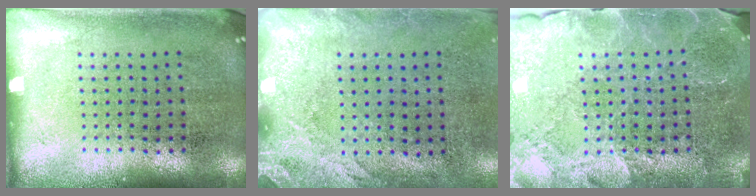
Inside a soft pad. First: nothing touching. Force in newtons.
{"total": 2.7, "press": 2.1, "slide": 1.6}
{"total": 3.2, "press": 3.1, "slide": 0.9}